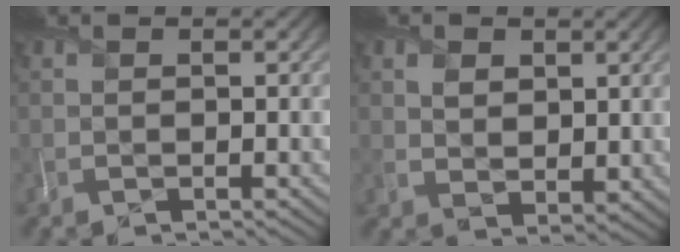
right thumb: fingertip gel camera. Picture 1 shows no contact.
{"total": 2.9, "force": [1.5, 2.1, 1.4], "torque": [-0.038, -0.006, 0.029]}